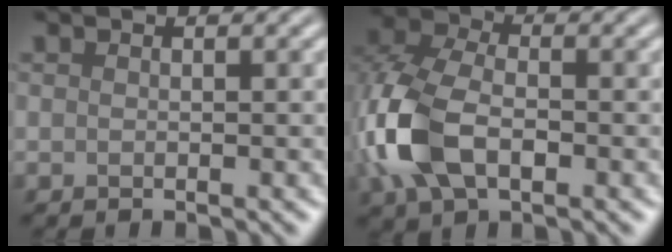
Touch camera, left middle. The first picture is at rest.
{"total": 8.2, "force": [-2.0, 5.0, 6.2], "torque": [-0.153, 0.002, -0.052]}